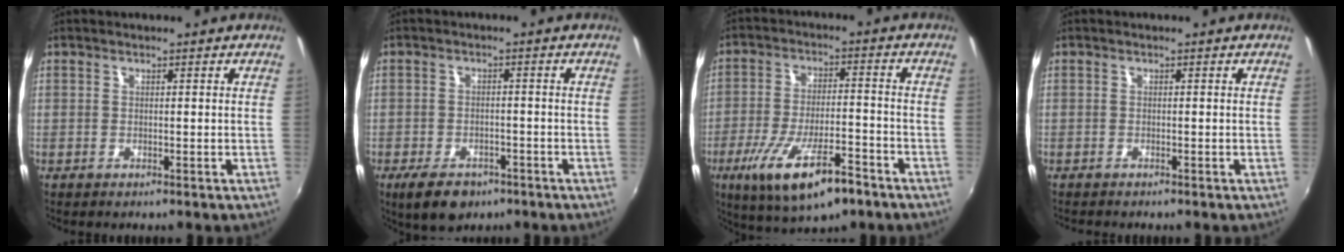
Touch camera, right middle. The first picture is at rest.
{"total": 7.8, "force": [-5.1, 4.1, 4.1], "torque": [-0.098, -0.017, -0.081]}
{"total": 15.0, "force": [-8.7, 4.3, 11.5], "torque": [-0.226, -0.035, -0.144]}
{"total": 1.1, "force": [-1.1, 0.3, 0.3], "torque": [-0.008, -0.007, -0.019]}